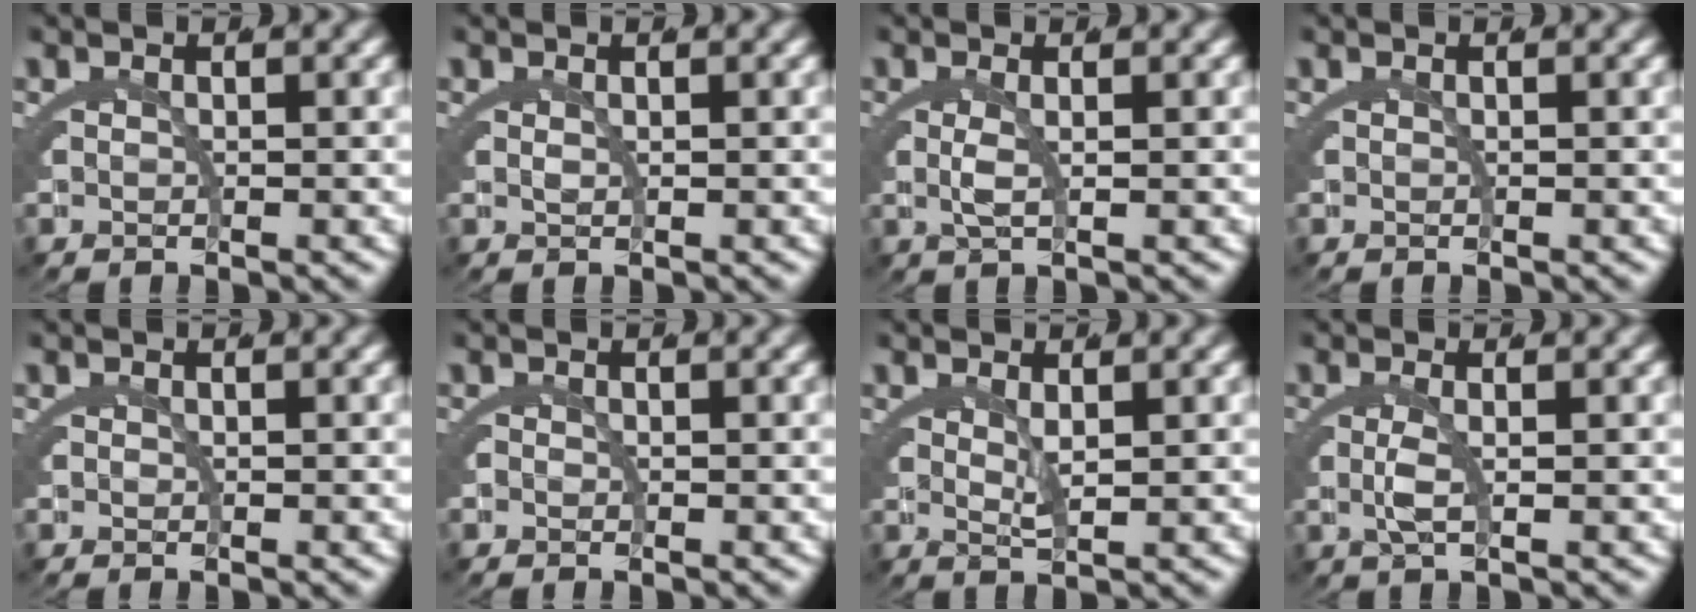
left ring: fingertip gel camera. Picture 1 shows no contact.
{"total": 0.7, "force": [0.3, -0.5, 0.3], "torque": [-0.011, -0.007, 0.011]}
{"total": 1.9, "force": [0.4, 0.0, 1.8], "torque": [-0.040, -0.006, 0.009]}
{"total": 0.0}
{"total": 0.0}
{"total": 0.5, "force": [-0.5, 0.0, 0.2], "torque": [-0.005, -0.005, -0.006]}
{"total": 1.9, "force": [0.9, -0.5, 1.6], "torque": [-0.022, -0.012, 0.026]}
{"total": 2.0, "force": [0.2, -0.2, 2.0], "torque": [-0.044, -0.005, 0.005]}